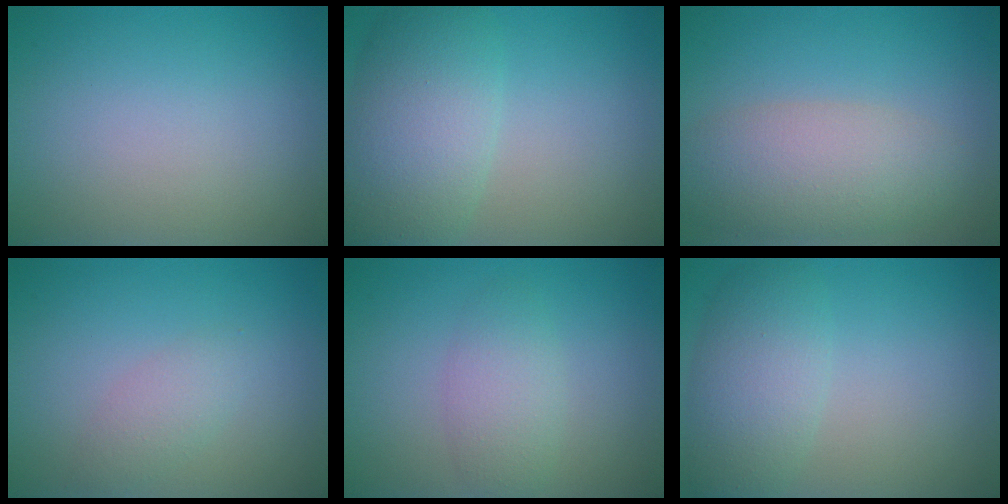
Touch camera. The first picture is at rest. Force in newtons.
{"total": 6.8, "press": 6.8, "slide": 0.4}
{"total": 5.6, "press": 5.6, "slide": 0.3}
{"total": 1.8, "press": 1.8, "slide": 0.1}
{"total": 2.7, "press": 2.7, "slide": 0.1}
{"total": 4.3, "press": 4.3, "slide": 0.3}